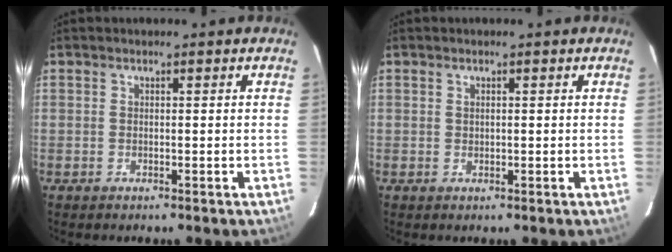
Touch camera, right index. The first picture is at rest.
{"total": 0.5, "force": [0.3, 0.3, 0.3], "torque": [-0.005, 0.002, 0.006]}